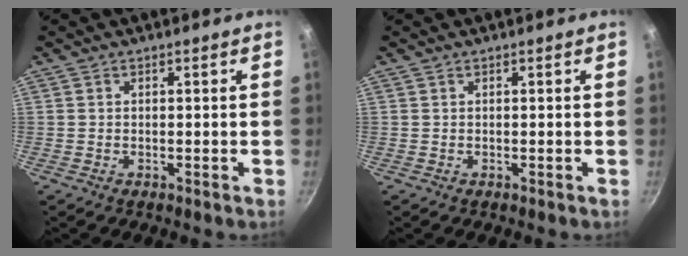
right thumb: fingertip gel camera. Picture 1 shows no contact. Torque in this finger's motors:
{"motor_torque": [0.01, 0.16, -0.22, 0.13, 0.02]}